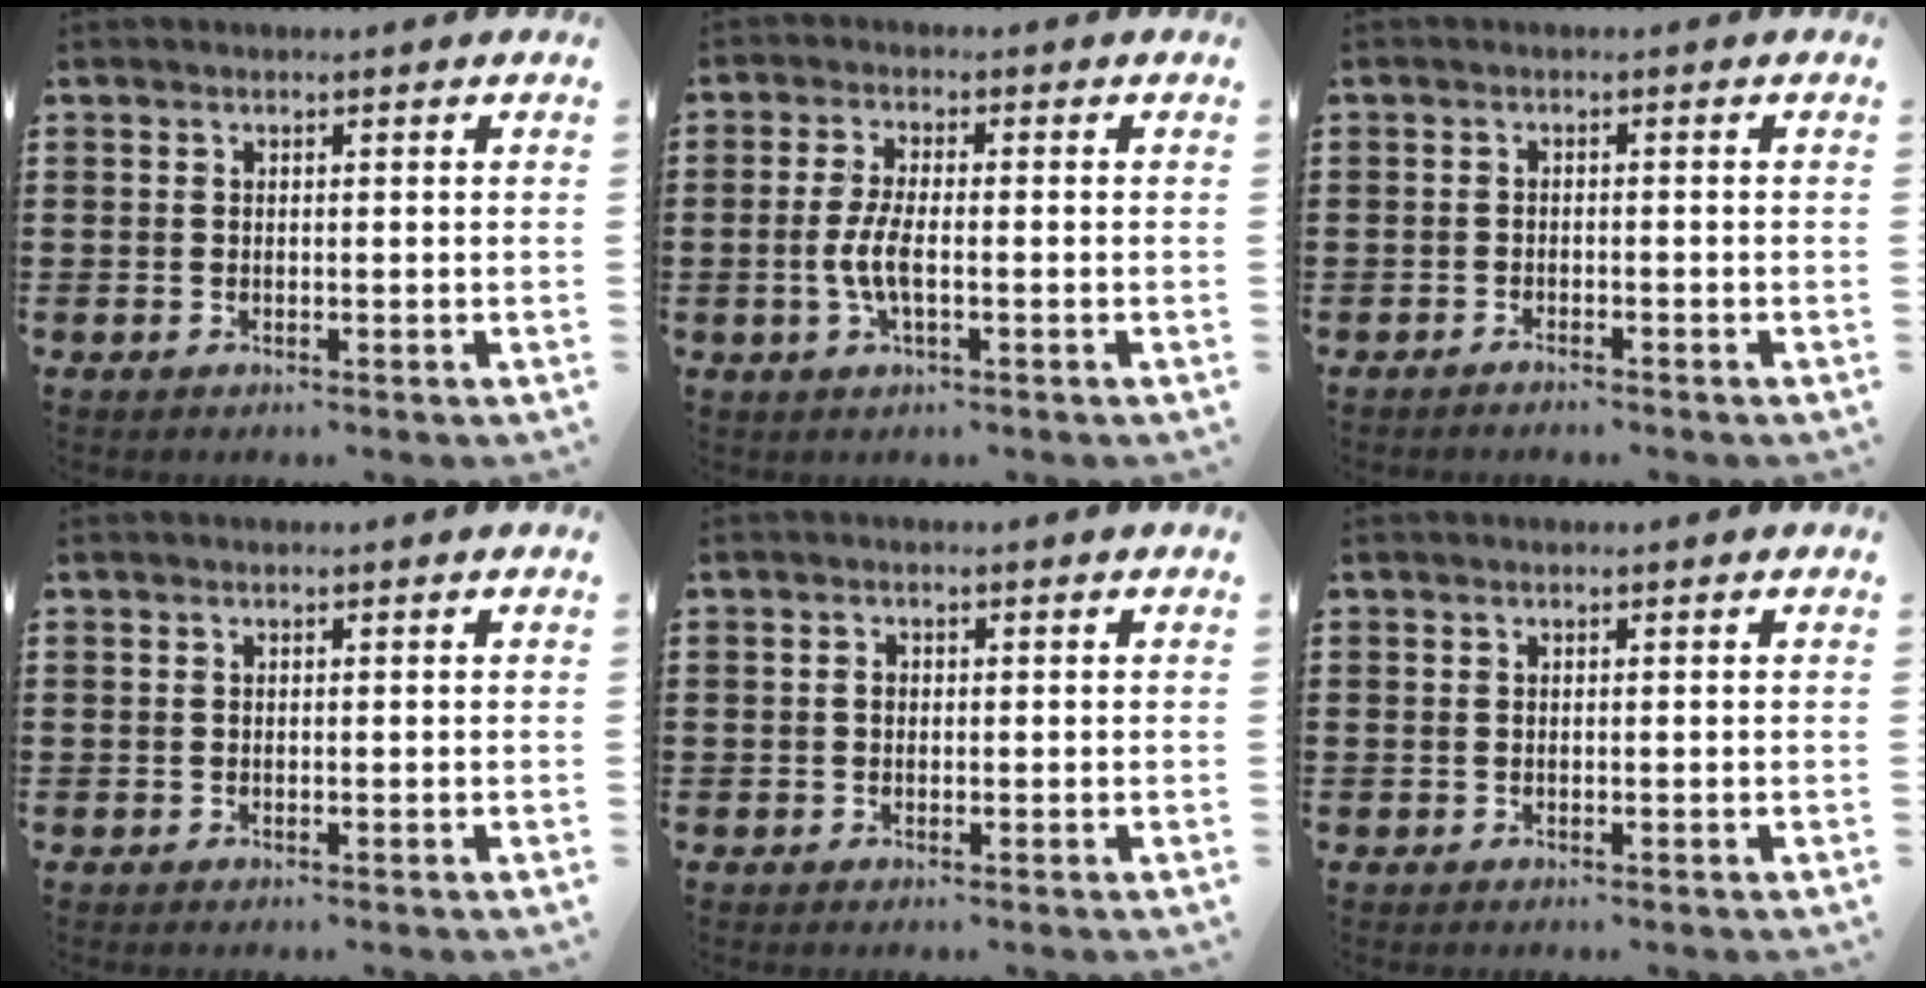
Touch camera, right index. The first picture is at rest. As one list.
[{"total": 4.6, "force": [-1.1, 1.5, 4.3], "torque": [-0.103, -0.004, -0.029]}, {"total": 1.0, "force": [-1.0, 0.1, 0.0], "torque": [-0.004, 0.002, -0.020]}, {"total": 0.0}, {"total": 0.9, "force": [0.0, 0.7, 0.6], "torque": [-0.013, 0.003, -0.001]}, {"total": 0.0}]